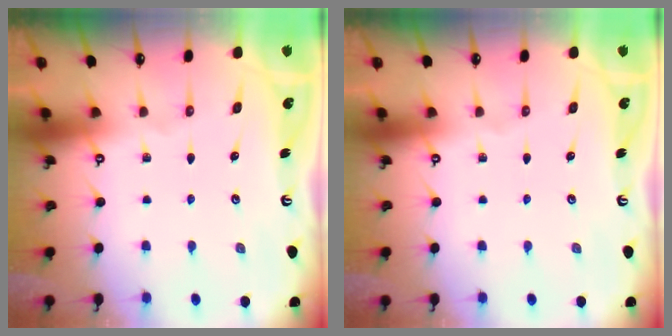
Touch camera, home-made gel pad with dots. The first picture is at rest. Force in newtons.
{"total": 0.0}